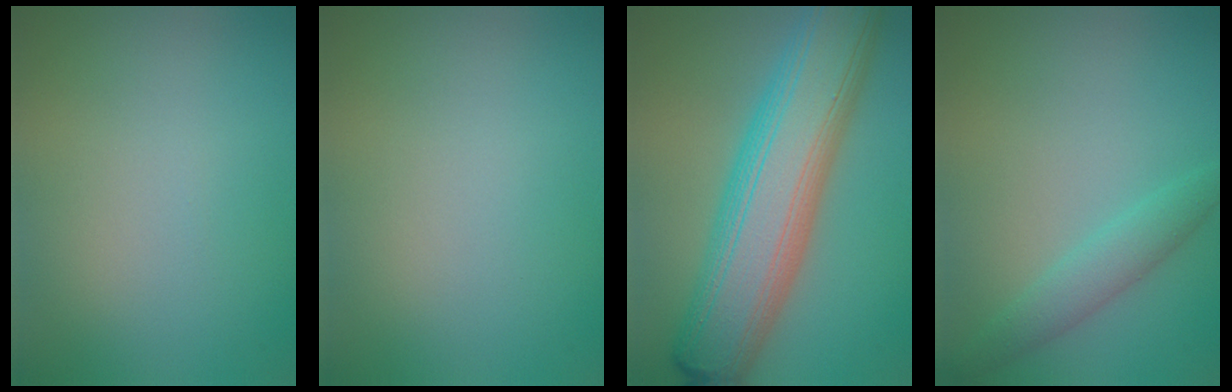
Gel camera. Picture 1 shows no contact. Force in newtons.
{"total": 0.0}
{"total": 11.8, "press": 11.8, "slide": 0.4}
{"total": 2.3, "press": 2.3, "slide": 0.1}